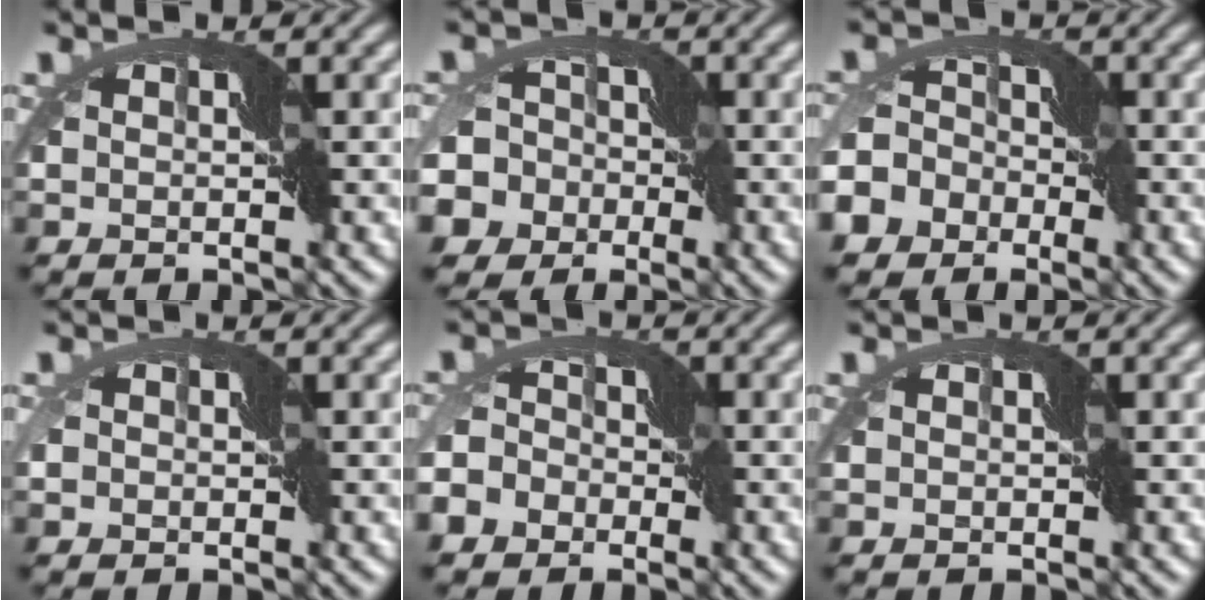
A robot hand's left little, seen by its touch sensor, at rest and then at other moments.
{"total": 9.0, "force": [-3.0, 7.7, 3.6], "torque": [-0.060, -0.004, -0.081]}
{"total": 6.8, "force": [-2.9, 5.4, 3.1], "torque": [-0.051, 0.001, -0.073]}
{"total": 1.3, "force": [-0.5, 1.1, 0.6], "torque": [-0.012, -0.002, -0.003]}
{"total": 6.6, "force": [-3.7, 4.8, 2.7], "torque": [-0.045, -0.008, -0.074]}
{"total": 0.0}